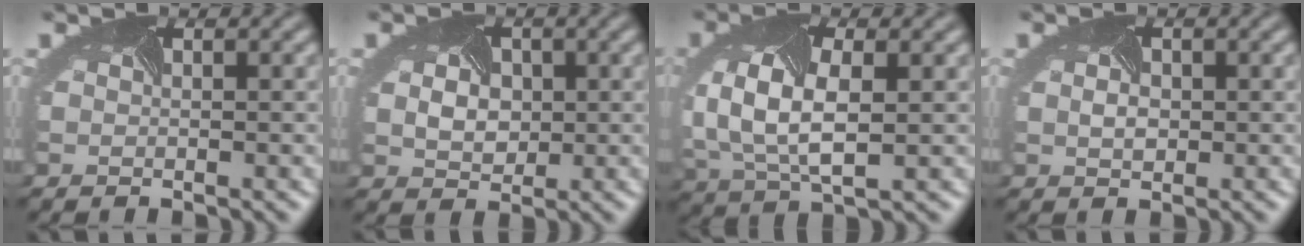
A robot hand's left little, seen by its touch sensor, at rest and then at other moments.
{"total": 3.3, "force": [0.3, 2.7, 2.0], "torque": [-0.040, -0.001, 0.006]}
{"total": 7.1, "force": [0.1, 4.1, 5.8], "torque": [-0.137, -0.011, 0.006]}
{"total": 1.9, "force": [0.1, 1.5, 1.2], "torque": [-0.018, 0.001, 0.005]}